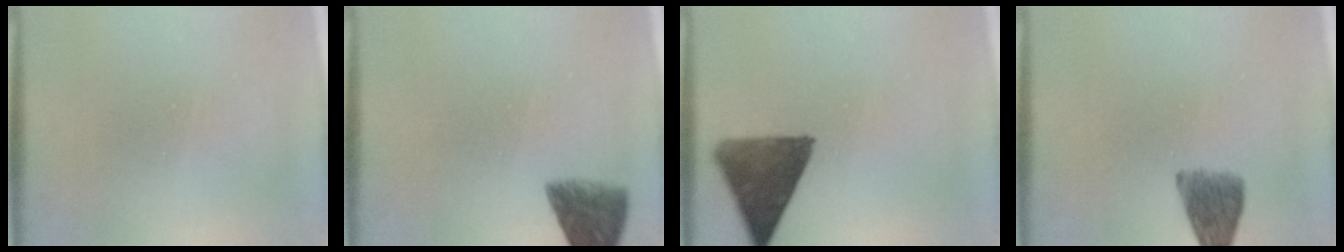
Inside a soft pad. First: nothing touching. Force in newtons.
{"total": 5.8}
{"total": 11.3}
{"total": 4.3}